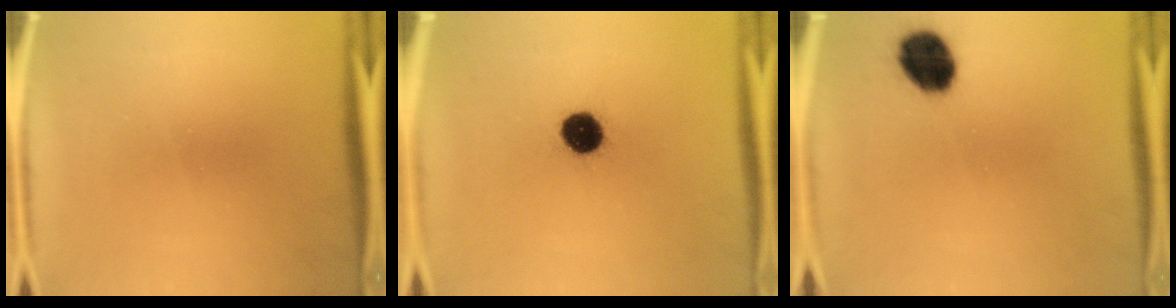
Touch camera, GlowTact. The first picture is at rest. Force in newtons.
{"total": 8.6}
{"total": 10.4}